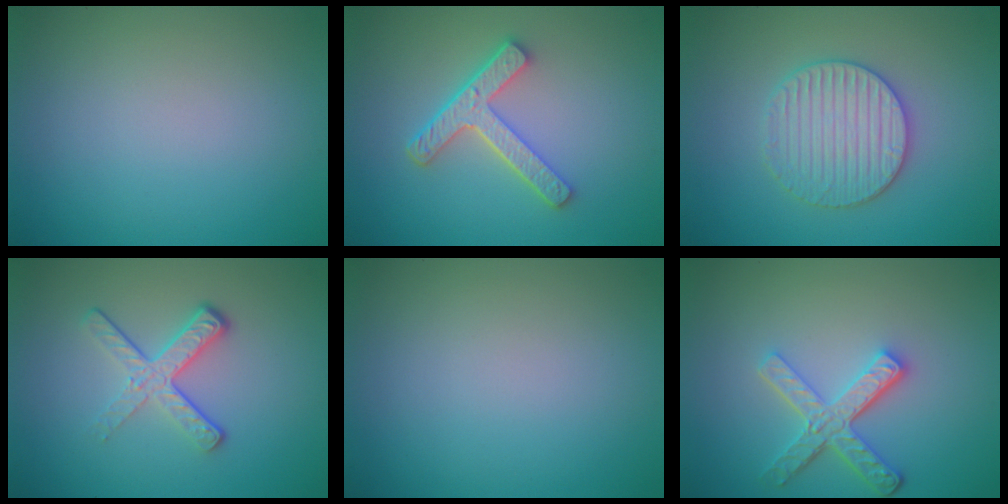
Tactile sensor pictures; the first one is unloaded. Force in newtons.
{"total": 4.3, "press": 3.3, "slide": 2.7}
{"total": 4.0, "press": 3.9, "slide": 0.8}
{"total": 3.9, "press": 2.6, "slide": 2.9}
{"total": 0.0}
{"total": 4.2, "press": 3.3, "slide": 2.7}